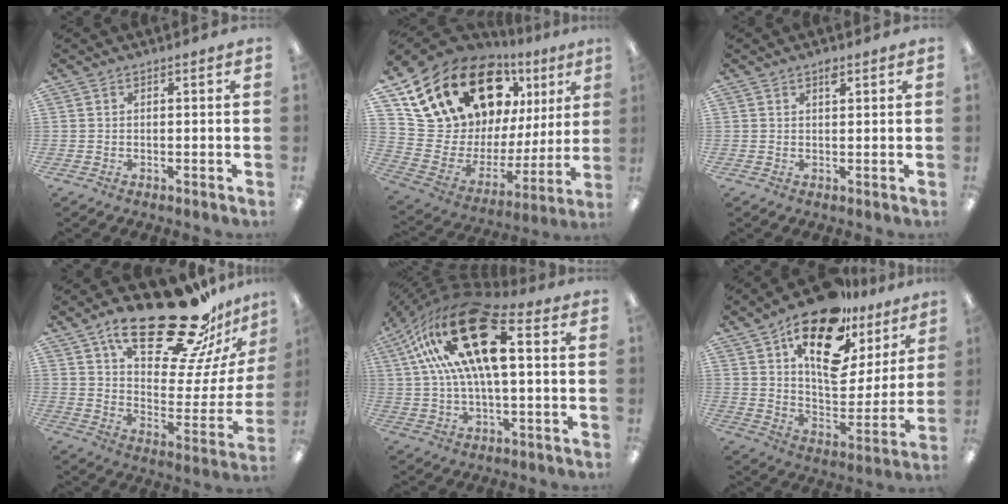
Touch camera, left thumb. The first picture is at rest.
{"total": 21.2, "force": [14.4, 11.3, 10.7], "torque": [-0.204, -0.092, 0.267]}
{"total": 1.7, "force": [1.2, 0.6, 1.0], "torque": [-0.016, -0.002, 0.019]}
{"total": 27.2, "force": [18.7, 9.5, 17.3], "torque": [-0.257, -0.119, 0.309]}
{"total": 25.9, "force": [8.1, 11.6, 21.7], "torque": [-0.400, -0.014, 0.137]}
{"total": 21.1, "force": [13.3, 10.4, 12.6], "torque": [-0.190, -0.084, 0.230]}